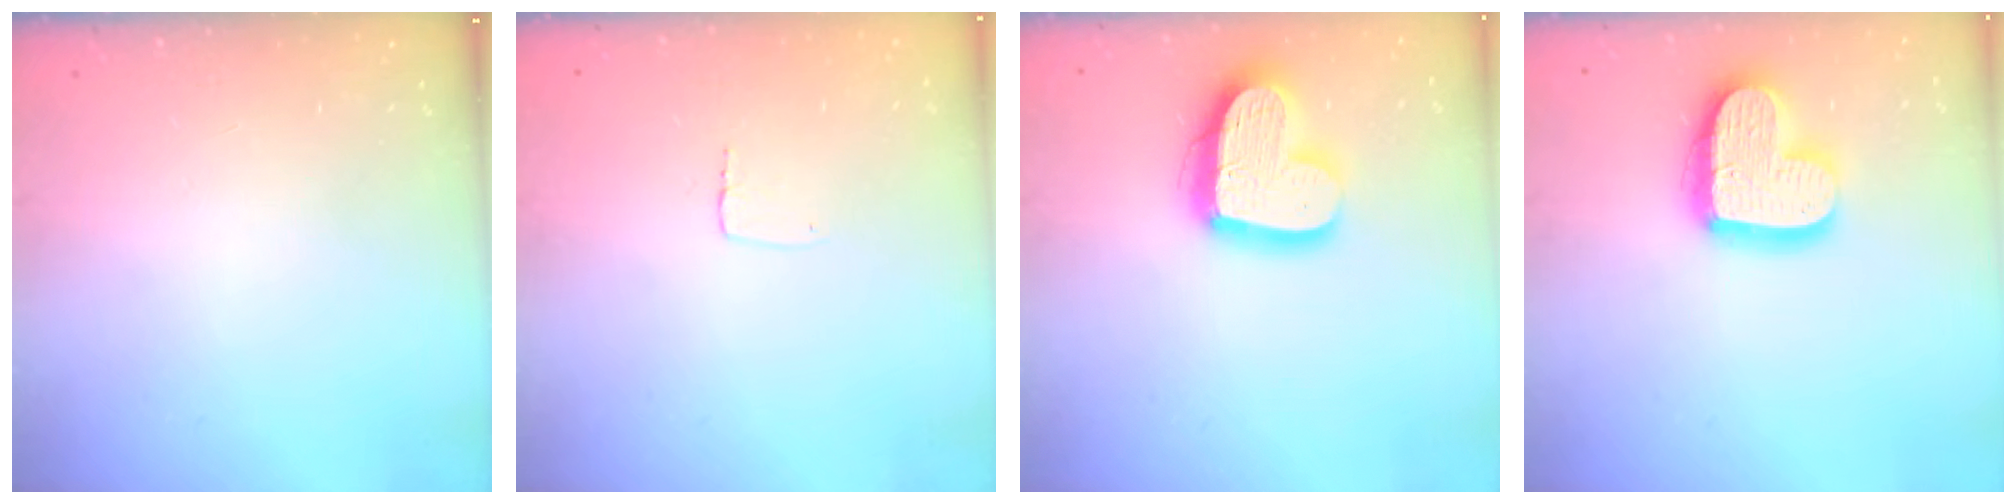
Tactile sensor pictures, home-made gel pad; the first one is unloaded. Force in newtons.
{"total": 2.7, "press": 2.7, "slide": 0.1}
{"total": 17.2, "press": 17.2, "slide": 1.4}
{"total": 16.4, "press": 16.4, "slide": 1.0}